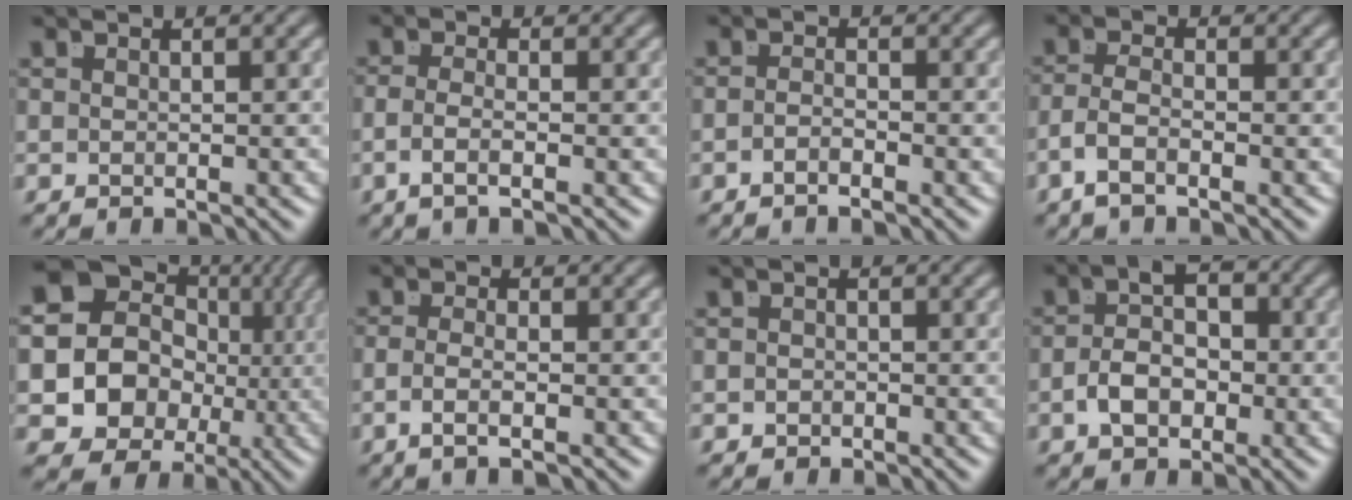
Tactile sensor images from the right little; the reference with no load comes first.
{"total": 2.3, "force": [-1.2, -0.1, 2.0], "torque": [-0.044, -0.015, -0.014]}
{"total": 1.8, "force": [-1.6, -0.5, 0.7], "torque": [-0.012, -0.008, -0.028]}
{"total": 2.7, "force": [-1.6, 1.2, 1.9], "torque": [-0.050, -0.017, -0.023]}
{"total": 18.0, "force": [0.2, 16.1, 8.1], "torque": [-0.231, -0.068, 0.006]}
{"total": 2.3, "force": [-1.2, -0.3, 2.0], "torque": [-0.043, -0.014, -0.014]}
{"total": 0.6, "force": [-0.5, -0.1, -0.2], "torque": [0.003, -0.011, -0.002]}
{"total": 4.3, "force": [-0.7, 2.4, 3.5], "torque": [-0.048, 0.000, -0.012]}